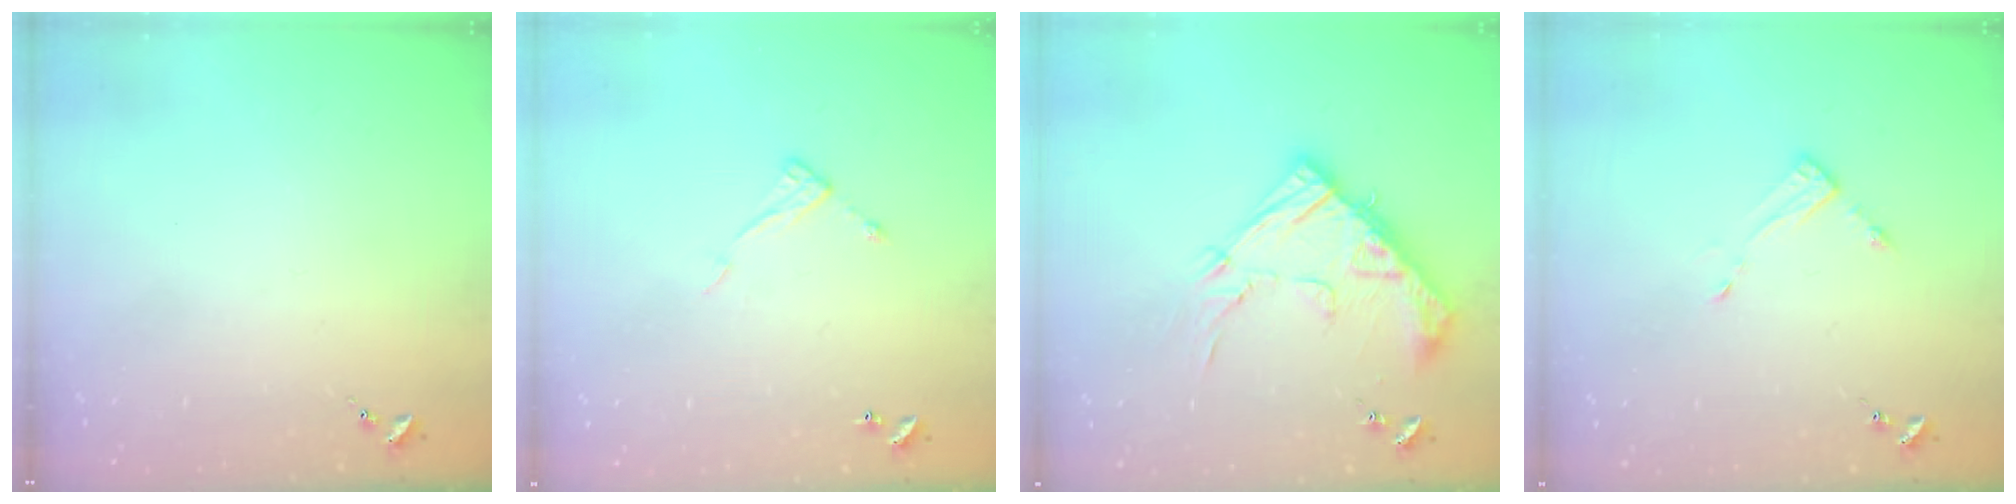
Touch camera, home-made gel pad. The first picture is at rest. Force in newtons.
{"total": 7.3, "press": 7.3, "slide": 0.4}
{"total": 15.9, "press": 15.9, "slide": 1.2}
{"total": 3.7, "press": 3.7, "slide": 0.1}